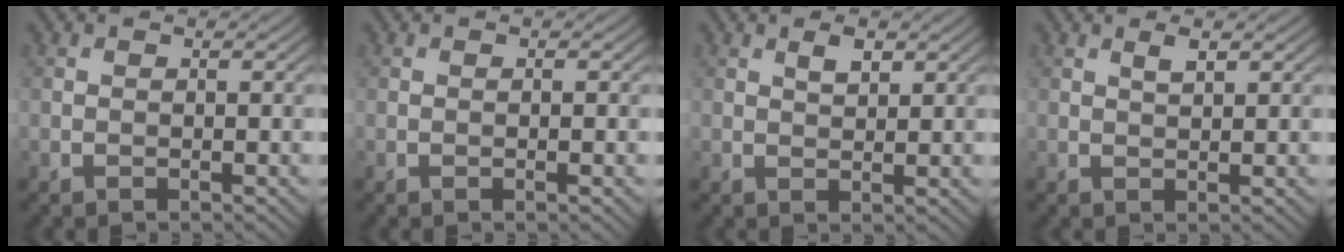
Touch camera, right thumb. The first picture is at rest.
{"total": 0.7, "force": [-0.2, 0.0, 0.7], "torque": [-0.011, 0.000, -0.003]}
{"total": 2.0, "force": [1.1, 0.8, 1.4], "torque": [-0.025, -0.002, 0.022]}
{"total": 1.5, "force": [0.9, 0.3, 1.2], "torque": [-0.026, 0.001, 0.017]}